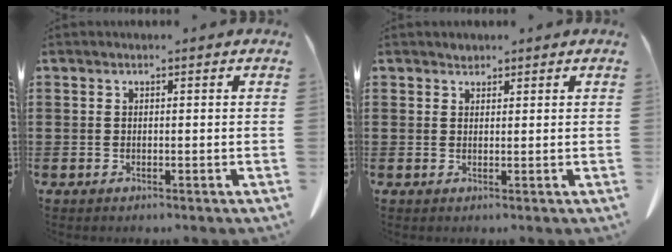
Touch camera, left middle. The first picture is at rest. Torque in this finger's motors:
{"motor_torque": [-0.17, 0.18, 0.00, 0.00]}